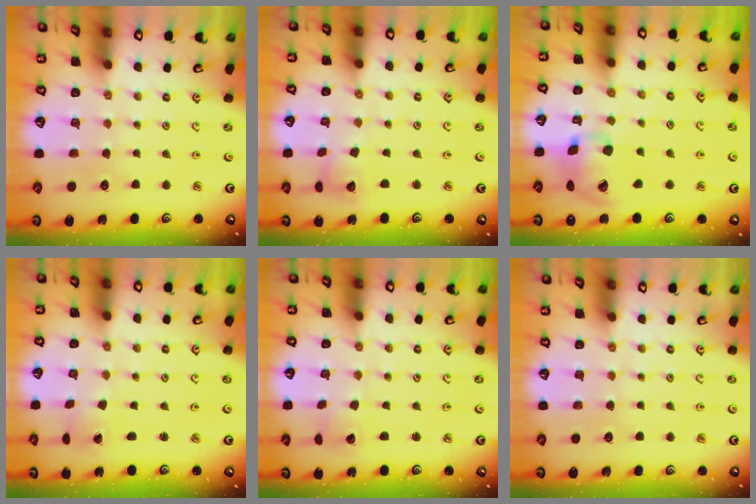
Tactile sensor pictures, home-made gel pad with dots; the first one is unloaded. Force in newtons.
{"total": 6.1, "press": 6.0, "slide": 0.7}
{"total": 16.5, "press": 16.3, "slide": 2.5}
{"total": 0.7, "press": 0.7, "slide": 0.1}
{"total": 3.3, "press": 3.3, "slide": 0.1}
{"total": 0.0}